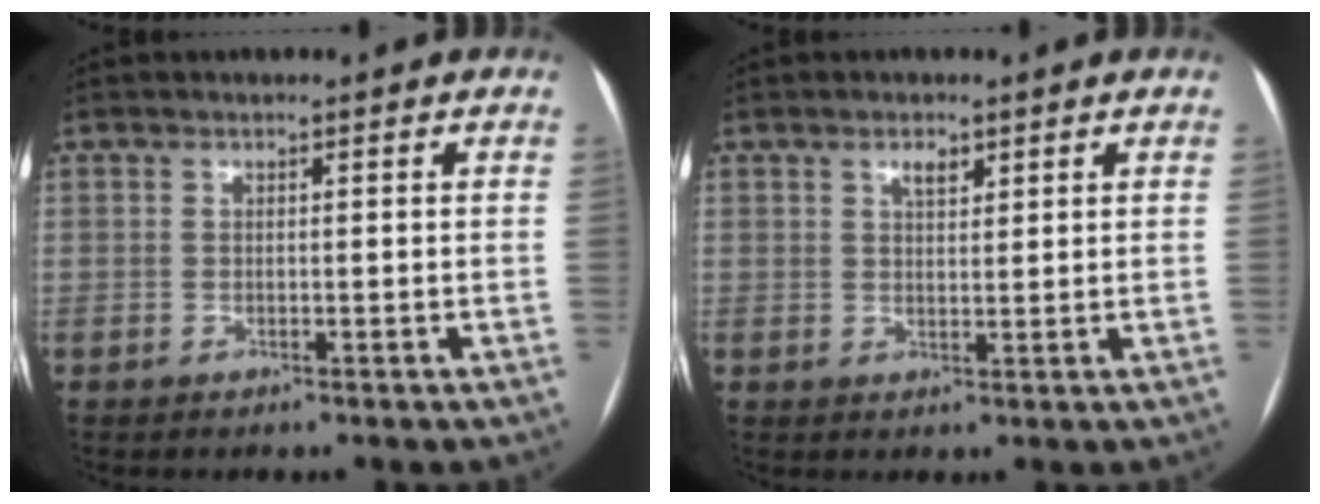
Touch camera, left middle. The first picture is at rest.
{"total": 2.1, "force": [1.4, 0.9, 1.4], "torque": [-0.024, 0.002, 0.024]}